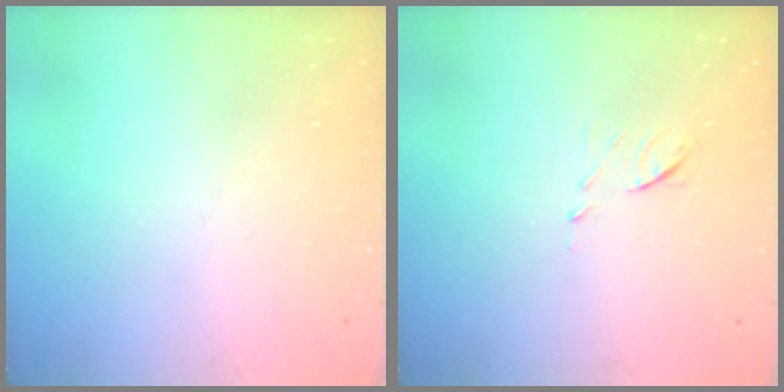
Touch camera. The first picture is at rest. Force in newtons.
{"total": 5.8, "press": 5.8, "slide": 0.8}